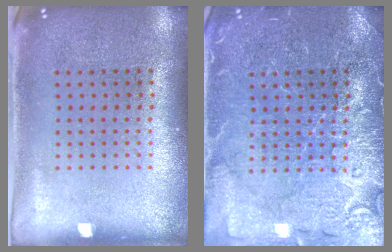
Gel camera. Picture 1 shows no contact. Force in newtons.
{"total": 5.6, "press": 5.6, "slide": 0.8}